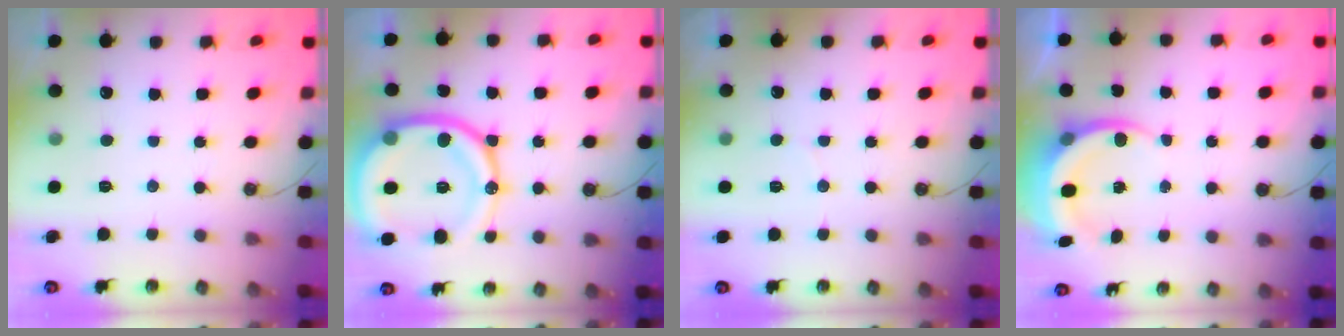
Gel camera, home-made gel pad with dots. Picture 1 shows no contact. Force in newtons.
{"total": 21.6, "press": 21.4, "slide": 2.6}
{"total": 2.0, "press": 1.8, "slide": 1.0}
{"total": 6.1, "press": 5.9, "slide": 1.4}